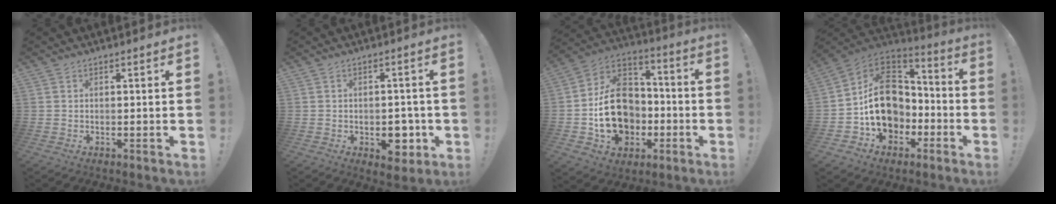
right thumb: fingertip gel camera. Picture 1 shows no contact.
{"total": 8.1, "force": [-2.5, 5.6, 5.3], "torque": [-0.048, 0.017, -0.034]}
{"total": 20.7, "force": [-4.2, 16.3, 12.0], "torque": [-0.190, 0.035, -0.055]}
{"total": 19.2, "force": [-1.3, 15.4, 11.4], "torque": [-0.173, 0.018, -0.005]}